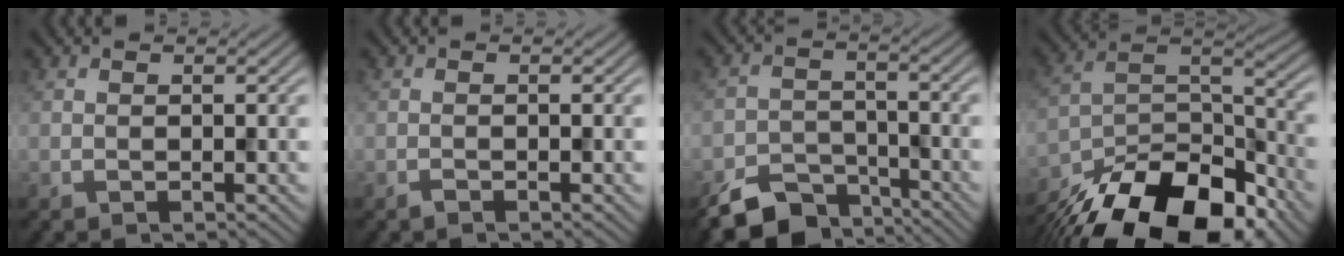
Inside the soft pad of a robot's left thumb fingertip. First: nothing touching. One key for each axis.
{"total": 0.5, "fx": -0.5, "fy": 0.1, "fz": 0.2, "tx": -0.003, "ty": 0.002, "tz": -0.009}
{"total": 7.2, "fx": -5.8, "fy": 3.4, "fz": 2.7, "tx": -0.050, "ty": -0.009, "tz": -0.106}
{"total": 17.6, "fx": -13.2, "fy": 7.0, "fz": 9.4, "tx": -0.207, "ty": -0.025, "tz": -0.211}